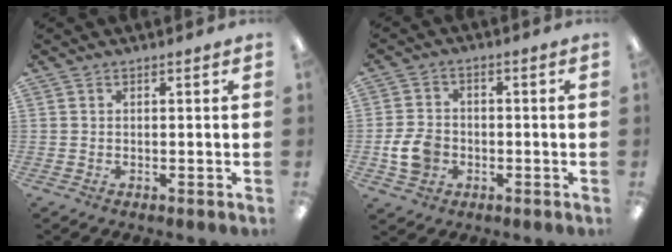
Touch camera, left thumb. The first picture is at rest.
{"total": 7.4, "force": [-1.9, 5.7, 4.4], "torque": [-0.099, 0.012, -0.034]}